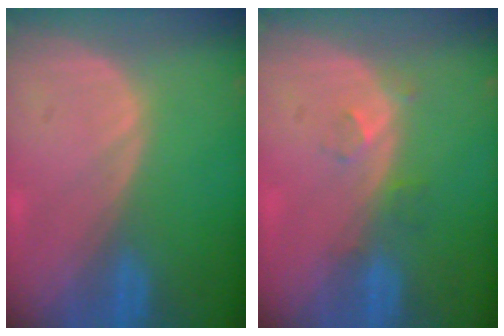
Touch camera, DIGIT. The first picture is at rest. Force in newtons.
{"total": 2.7, "press": 2.3, "slide": 1.5}